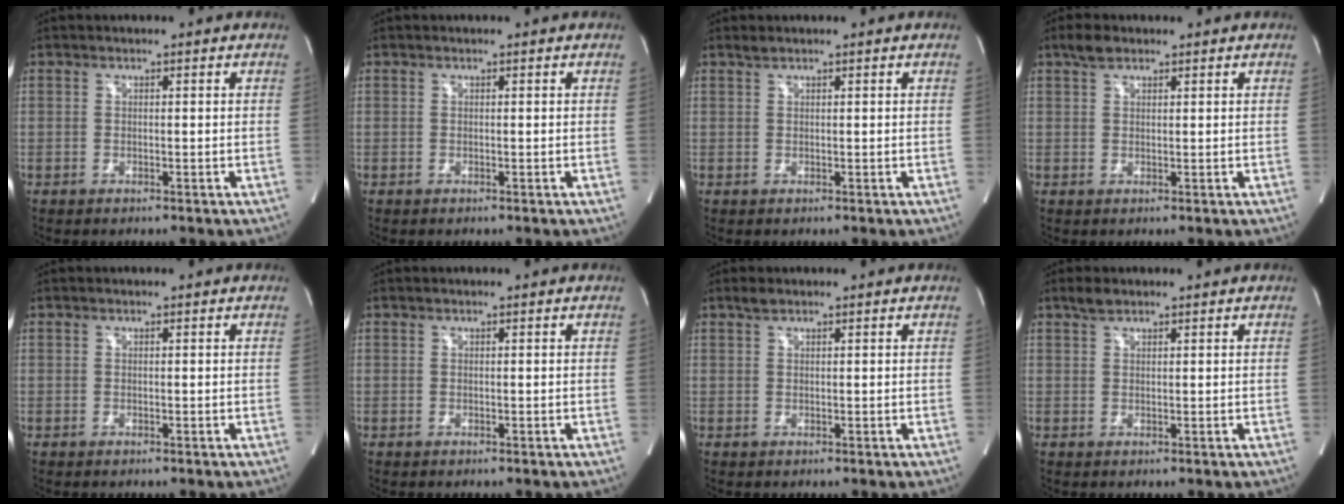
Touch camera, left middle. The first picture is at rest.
{"total": 0.0}
{"total": 0.7, "force": [0.6, -0.1, 0.2], "torque": [-0.010, 0.004, 0.017]}
{"total": 2.4, "force": [1.8, 1.1, 1.1], "torque": [-0.029, 0.009, 0.034]}
{"total": 0.0}
{"total": 0.0}
{"total": 1.1, "force": [1.0, 0.2, 0.5], "torque": [-0.018, 0.006, 0.023]}
{"total": 1.7, "force": [1.5, 0.6, 0.8], "torque": [-0.022, 0.006, 0.031]}